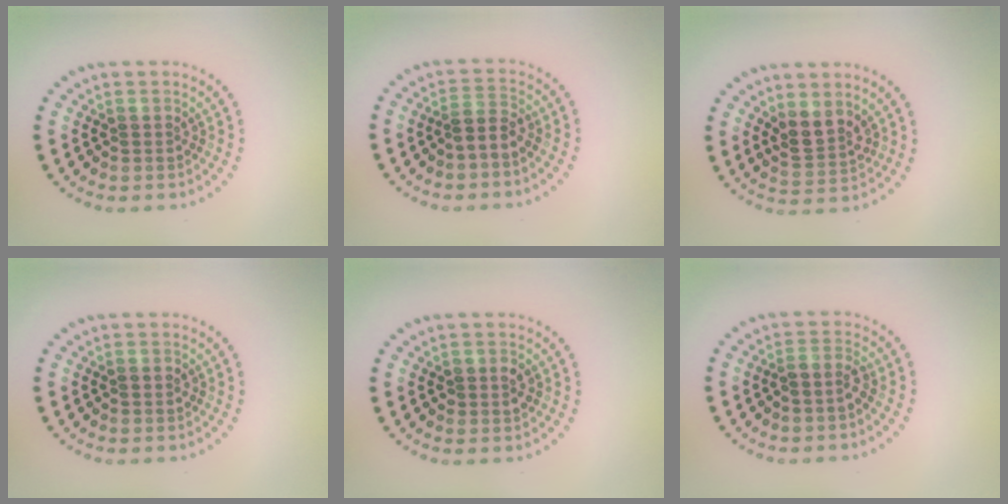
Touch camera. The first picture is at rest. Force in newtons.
{"total": 1.9, "press": 1.6, "slide": 1.0}
{"total": 2.6, "press": 2.4, "slide": 1.2}
{"total": 1.0, "press": 1.0, "slide": 0.0}
{"total": 1.4, "press": 1.3, "slide": 0.3}
{"total": 1.7, "press": 1.3, "slide": 1.1}